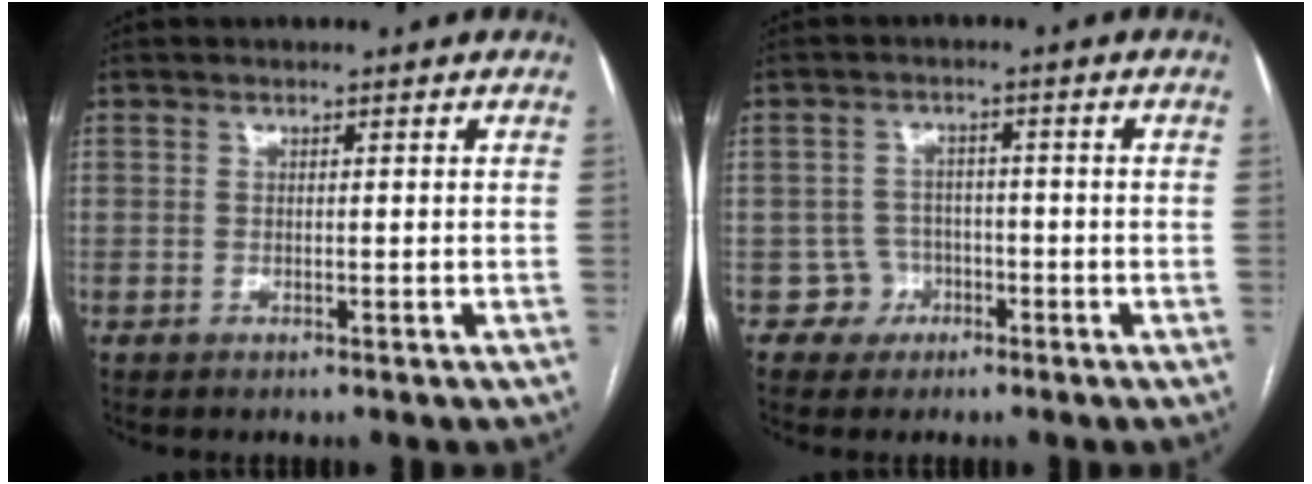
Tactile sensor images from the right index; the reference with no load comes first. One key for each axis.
{"total": 3.6, "fx": -1.6, "fy": 3.2, "fz": -0.5, "tx": 0.020, "ty": 0.018, "tz": -0.025}